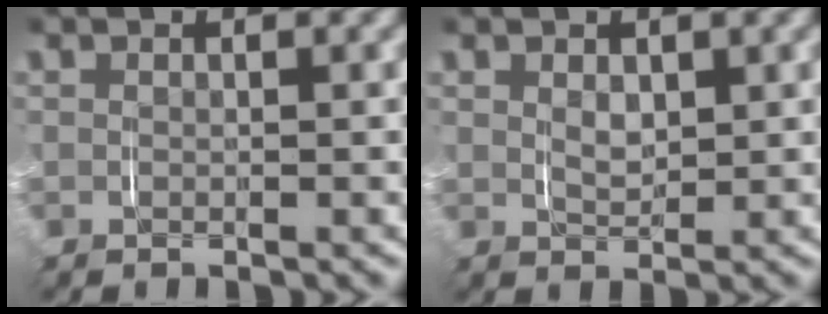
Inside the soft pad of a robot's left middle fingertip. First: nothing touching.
{"total": 1.7, "force": [0.7, 1.0, 1.1], "torque": [-0.021, -0.010, 0.018]}